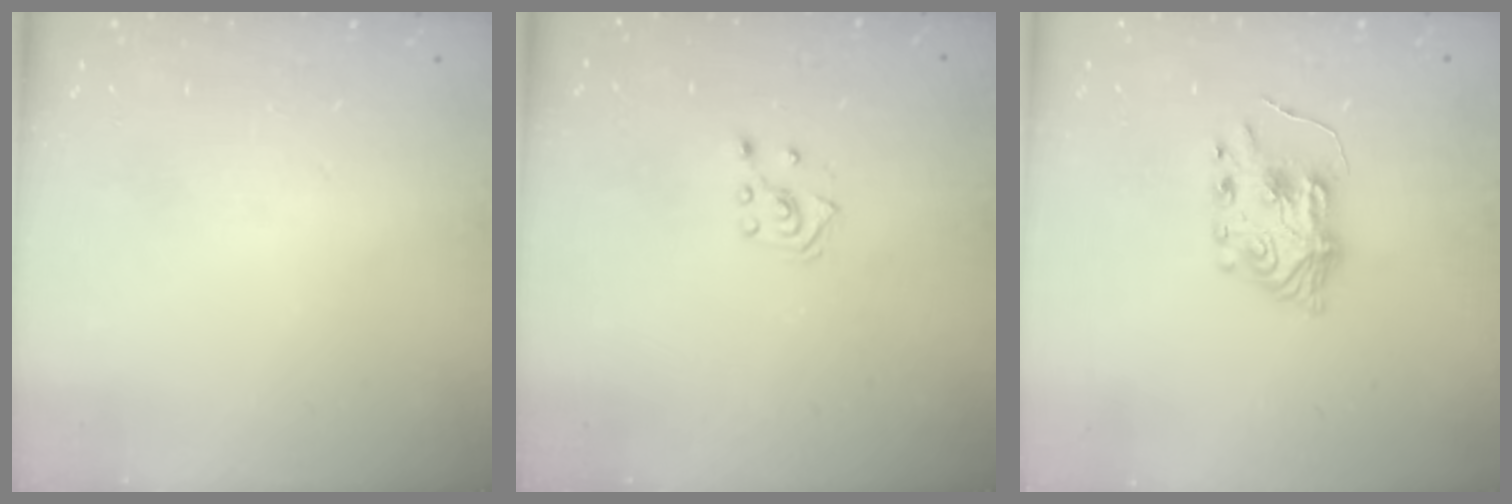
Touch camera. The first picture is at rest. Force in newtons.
{"total": 2.8, "press": 2.7, "slide": 0.5}
{"total": 7.5, "press": 7.5, "slide": 0.8}